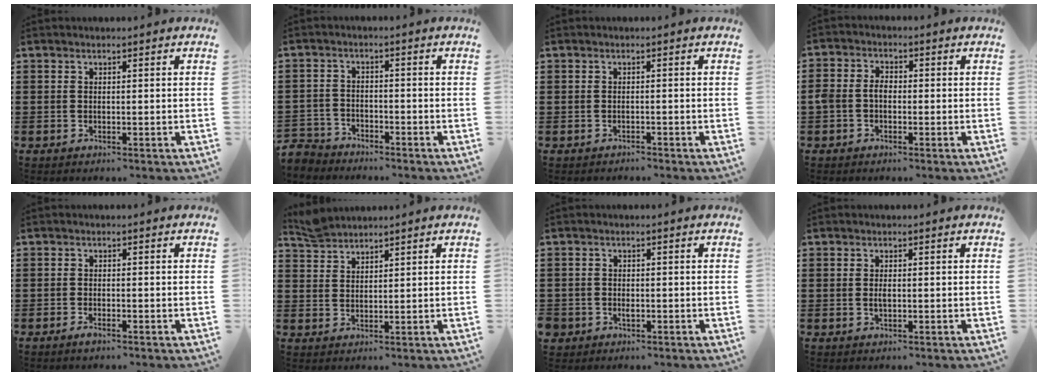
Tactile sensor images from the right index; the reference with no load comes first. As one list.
[{"total": 3.2, "force": [-3.1, 0.9, -0.4], "torque": [-0.010, -0.004, -0.071]}, {"total": 0.7, "force": [-0.7, 0.1, -0.1], "torque": [0.000, 0.001, -0.016]}, {"total": 3.0, "force": [-0.7, 2.1, 2.0], "torque": [-0.062, -0.002, -0.021]}, {"total": 1.2, "force": [-1.0, 0.3, 0.6], "torque": [-0.013, -0.005, -0.018]}, {"total": 2.8, "force": [2.7, 0.5, 0.2], "torque": [-0.012, 0.000, 0.054]}, {"total": 1.2, "force": [-0.7, 1.0, 0.2], "torque": [-0.007, 0.001, -0.016]}, {"total": 1.2, "force": [-0.1, 0.5, 1.1], "torque": [-0.021, 0.003, -0.002]}]